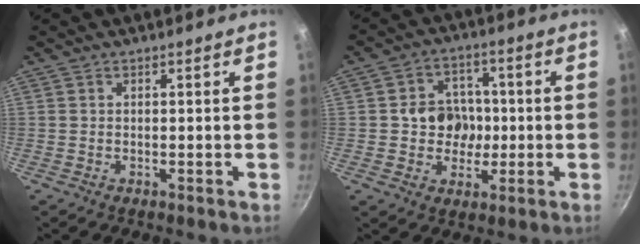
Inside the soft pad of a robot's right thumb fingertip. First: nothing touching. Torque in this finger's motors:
{"motor_torque": [0.88, 0.82, -0.01, 0.16, 0.22]}